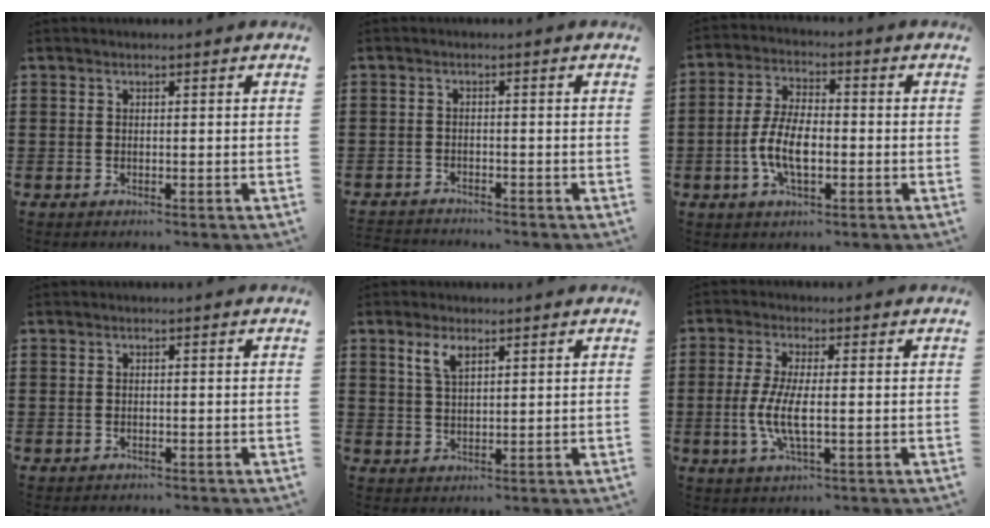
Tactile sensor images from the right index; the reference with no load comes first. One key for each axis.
{"total": 1.7, "fx": -1.7, "fy": 0.1, "fz": -0.2, "tx": -0.003, "ty": 0.003, "tz": -0.038}
{"total": 7.7, "fx": -1.9, "fy": 3.4, "fz": 6.7, "tx": -0.154, "ty": -0.006, "tz": -0.042}
{"total": 0.5, "fx": -0.4, "fy": 0.2, "fz": 0.2, "tx": -0.005, "ty": -0.001, "tz": -0.009}
{"total": 3.3, "fx": 1.8, "fy": 1.3, "fz": 2.4, "tx": -0.053, "ty": 0.006, "tz": 0.032}
{"total": 6.2, "fx": -1.0, "fy": 1.6, "fz": 5.9, "tx": -0.138, "ty": -0.010, "tz": -0.028}